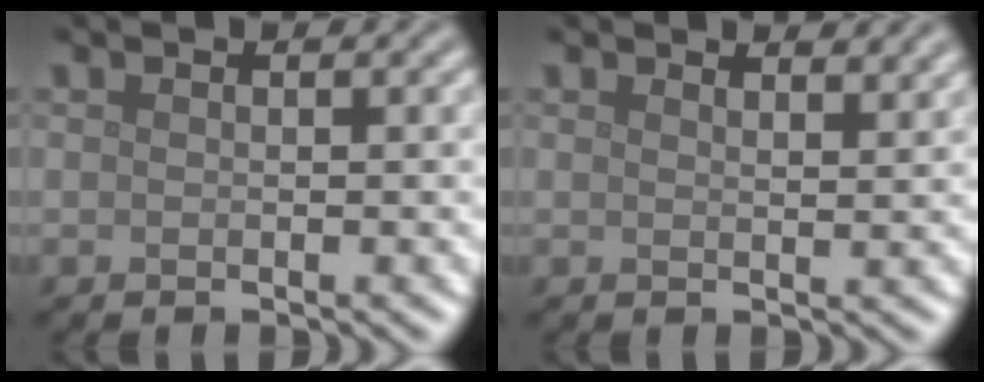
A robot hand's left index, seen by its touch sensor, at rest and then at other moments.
{"total": 3.0, "force": [2.6, 0.8, 1.1], "torque": [-0.007, 0.013, 0.024]}